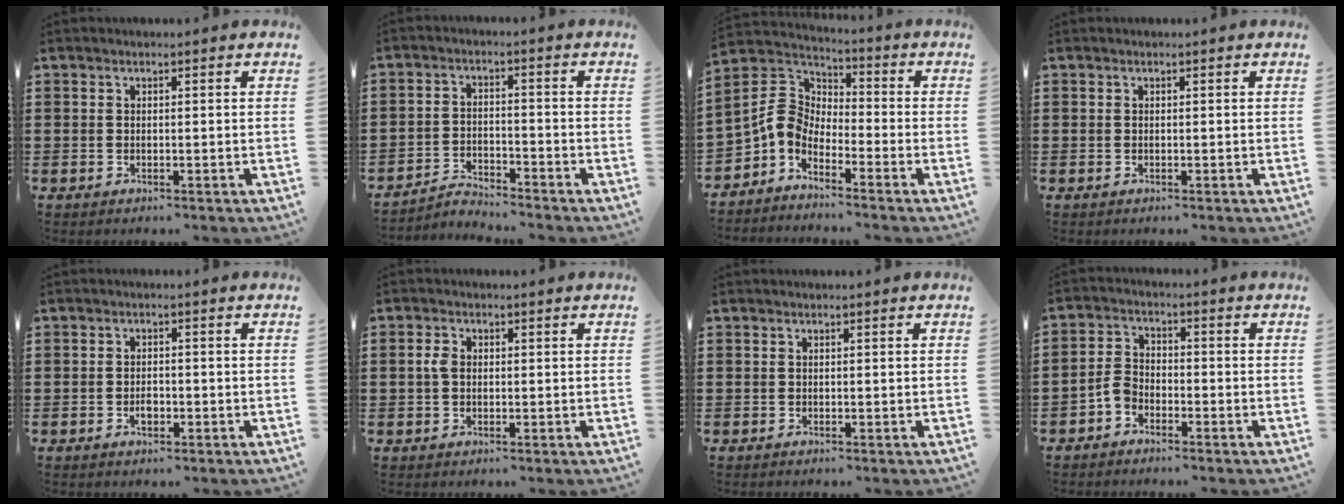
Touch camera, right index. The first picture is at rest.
{"total": 2.9, "force": [-2.9, 0.4, 0.2], "torque": [-0.010, 0.005, -0.062]}
{"total": 5.2, "force": [-2.4, 3.9, 2.3], "torque": [-0.093, -0.008, -0.063]}
{"total": 0.0}
{"total": 1.8, "force": [-0.7, 1.0, 1.3], "torque": [-0.027, -0.002, -0.012]}
{"total": 2.0, "force": [0.0, 1.3, 1.5], "torque": [-0.032, 0.005, 0.000]}
{"total": 0.0}
{"total": 3.2, "force": [-2.3, 1.7, 1.3], "torque": [-0.043, 0.002, -0.051]}